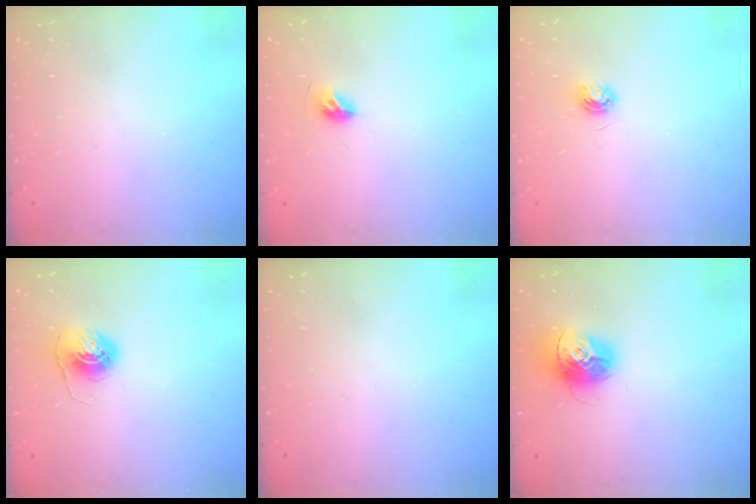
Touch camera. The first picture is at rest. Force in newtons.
{"total": 5.3, "press": 5.2, "slide": 0.9}
{"total": 5.2, "press": 5.1, "slide": 0.6}
{"total": 6.0, "press": 6.0, "slide": 0.5}
{"total": 0.0}
{"total": 14.4, "press": 14.4, "slide": 1.3}